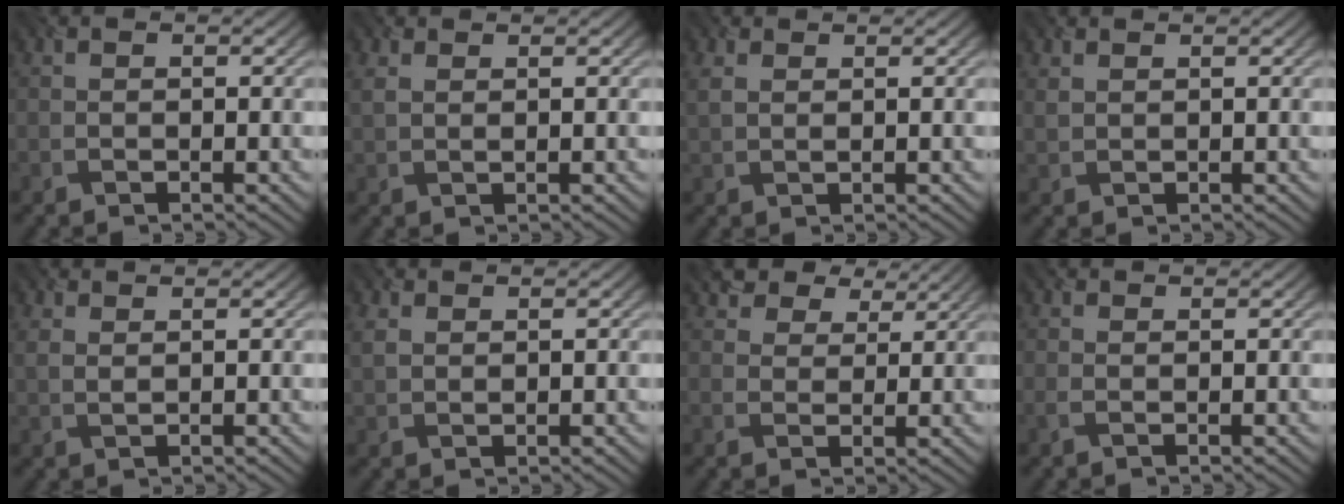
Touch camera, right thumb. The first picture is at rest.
{"total": 1.5, "force": [1.4, 0.2, 0.6], "torque": [-0.029, 0.002, 0.025]}
{"total": 1.6, "force": [1.4, 0.3, 0.7], "torque": [-0.031, 0.001, 0.026]}
{"total": 1.2, "force": [1.2, 0.1, 0.0], "torque": [-0.013, -0.003, 0.025]}
{"total": 1.5, "force": [1.5, 0.1, 0.5], "torque": [-0.027, 0.000, 0.026]}
{"total": 1.7, "force": [1.5, 0.7, 0.6], "torque": [-0.031, -0.001, 0.029]}
{"total": 6.4, "force": [5.0, 3.4, 2.2], "torque": [-0.056, -0.009, 0.092]}
{"total": 0.6, "force": [0.2, 0.3, 0.4], "torque": [-0.017, -0.004, 0.000]}